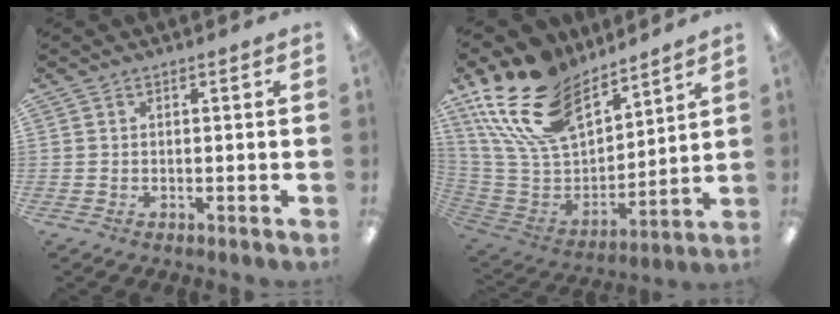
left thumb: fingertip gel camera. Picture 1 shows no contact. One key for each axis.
{"total": 23.0, "fx": 15.6, "fy": 12.0, "fz": 11.8, "tx": -0.255, "ty": -0.089, "tz": 0.287}